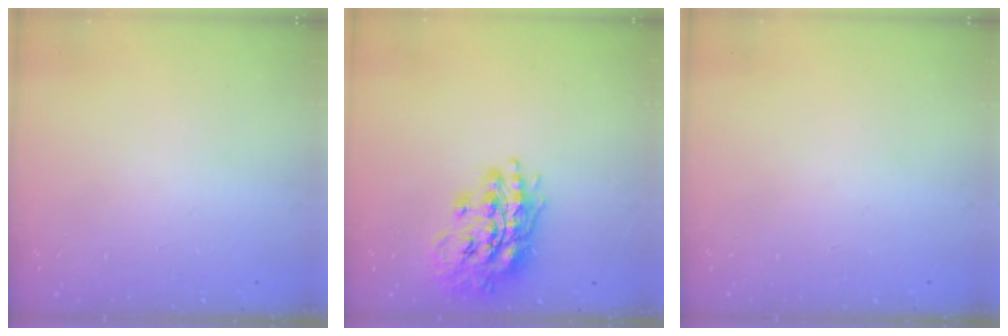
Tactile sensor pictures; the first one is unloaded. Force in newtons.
{"total": 16.5, "press": 16.4, "slide": 1.9}
{"total": 0.0}